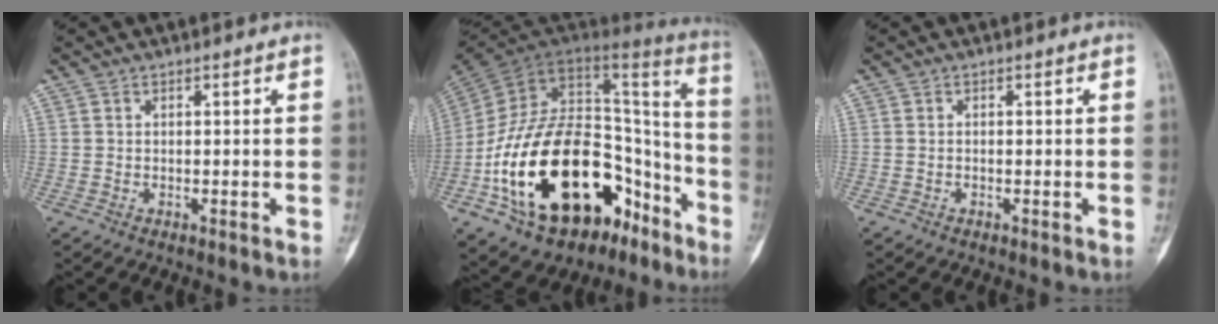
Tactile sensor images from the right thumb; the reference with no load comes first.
{"total": 36.1, "force": [-15.2, 20.4, 25.5], "torque": [-0.417, 0.074, -0.240]}
{"total": 0.0}